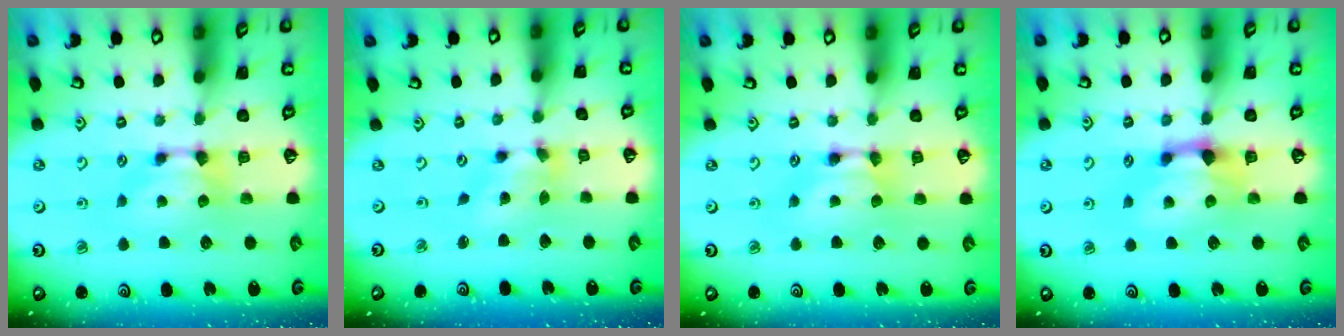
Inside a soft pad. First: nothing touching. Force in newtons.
{"total": 3.2, "press": 2.8, "slide": 1.6}
{"total": 1.7, "press": 1.7, "slide": 0.1}
{"total": 2.1, "press": 1.6, "slide": 1.4}